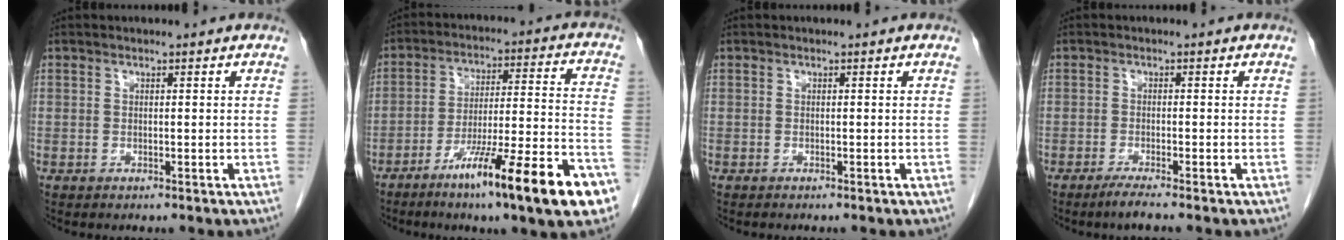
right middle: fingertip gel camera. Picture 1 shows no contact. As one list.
[{"total": 18.9, "force": [-11.0, 0.6, 15.4], "torque": [-0.201, -0.017, -0.173]}, {"total": 0.6, "force": [-0.5, 0.0, 0.2], "torque": [-0.004, -0.001, -0.010]}, {"total": 2.1, "force": [-1.7, -0.5, 1.2], "torque": [-0.033, -0.006, -0.035]}]